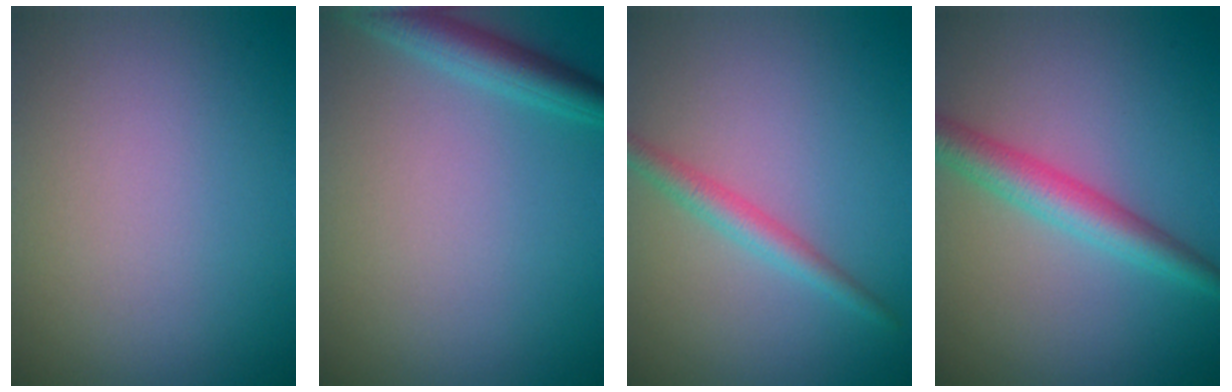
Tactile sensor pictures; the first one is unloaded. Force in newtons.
{"total": 3.0, "press": 3.0, "slide": 0.2}
{"total": 2.2, "press": 2.2, "slide": 0.0}
{"total": 3.8, "press": 3.8, "slide": 0.0}